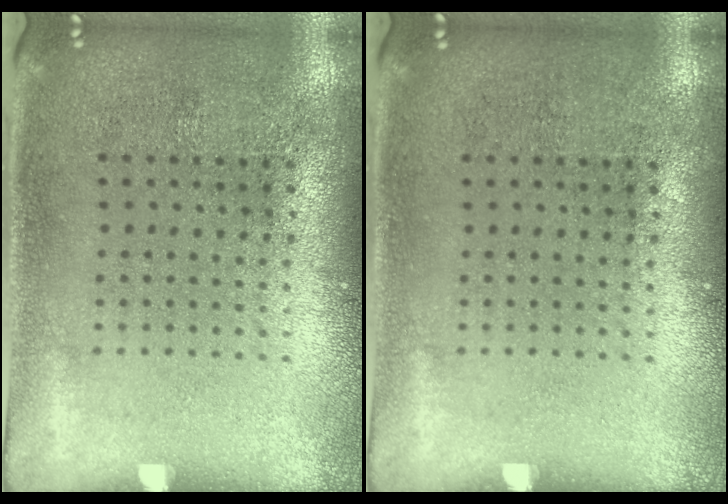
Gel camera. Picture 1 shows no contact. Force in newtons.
{"total": 0.0}